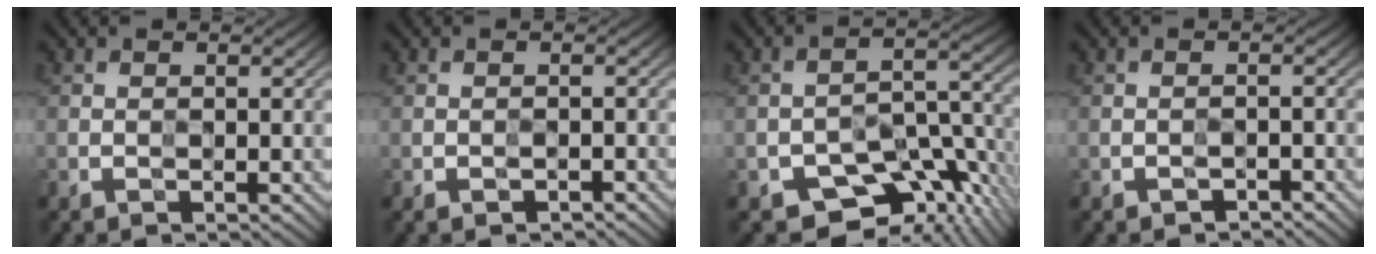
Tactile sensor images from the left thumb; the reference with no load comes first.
{"total": 1.1, "force": [-0.8, 0.6, 0.5], "torque": [-0.005, -0.001, -0.012]}
{"total": 10.0, "force": [-6.1, 5.3, 5.8], "torque": [-0.075, -0.016, -0.099]}
{"total": 1.5, "force": [-1.4, 0.5, 0.4], "torque": [-0.002, 0.002, -0.021]}